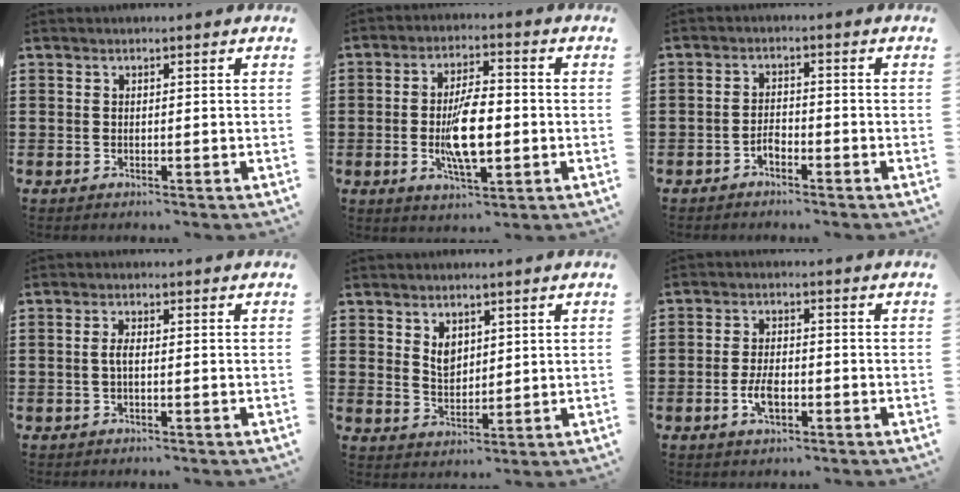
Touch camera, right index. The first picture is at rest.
{"total": 9.3, "force": [-1.2, 3.5, 8.5], "torque": [-0.179, -0.005, -0.026]}
{"total": 2.0, "force": [-1.5, 0.9, 1.0], "torque": [-0.024, 0.004, -0.031]}
{"total": 1.9, "force": [-0.4, 0.5, 1.8], "torque": [-0.040, -0.003, -0.011]}
{"total": 3.3, "force": [1.7, 2.3, 1.8], "torque": [-0.034, 0.005, 0.028]}
{"total": 4.1, "force": [-1.4, 2.0, 3.3], "torque": [-0.079, -0.003, -0.031]}